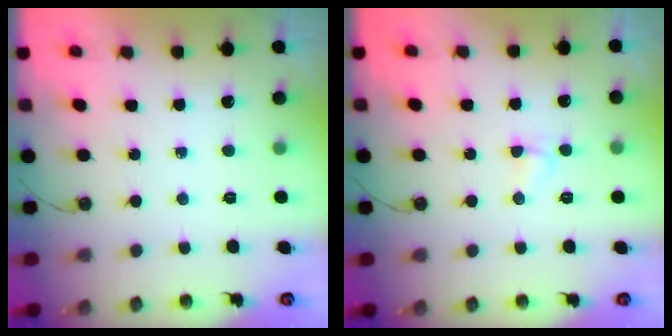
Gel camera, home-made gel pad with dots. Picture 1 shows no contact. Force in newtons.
{"total": 3.5, "press": 3.5, "slide": 0.4}